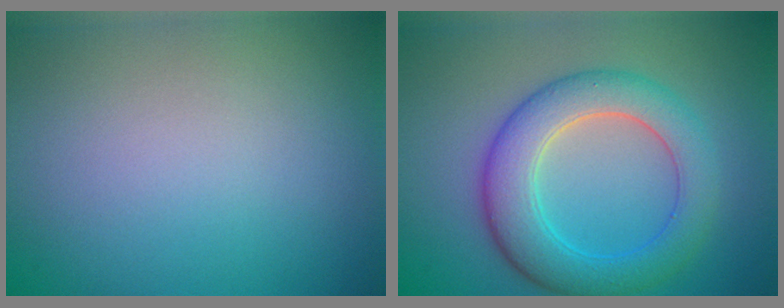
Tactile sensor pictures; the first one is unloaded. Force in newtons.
{"total": 6.2, "press": 6.2, "slide": 0.1}